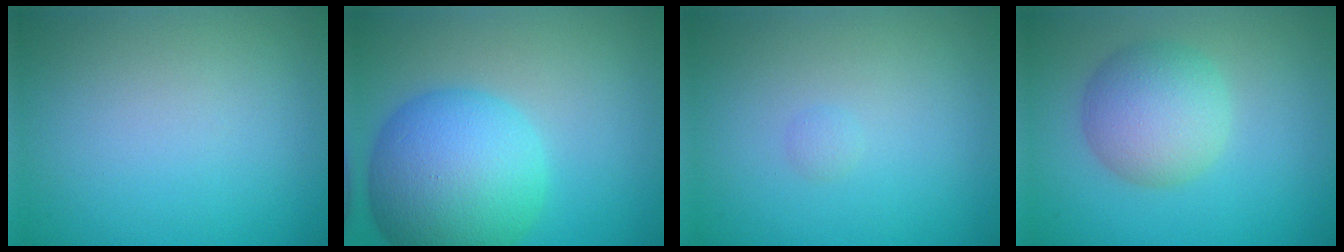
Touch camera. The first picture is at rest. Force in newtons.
{"total": 10.5, "press": 10.4, "slide": 0.3}
{"total": 0.5, "press": 0.5, "slide": 0.0}
{"total": 5.1, "press": 5.1, "slide": 0.1}